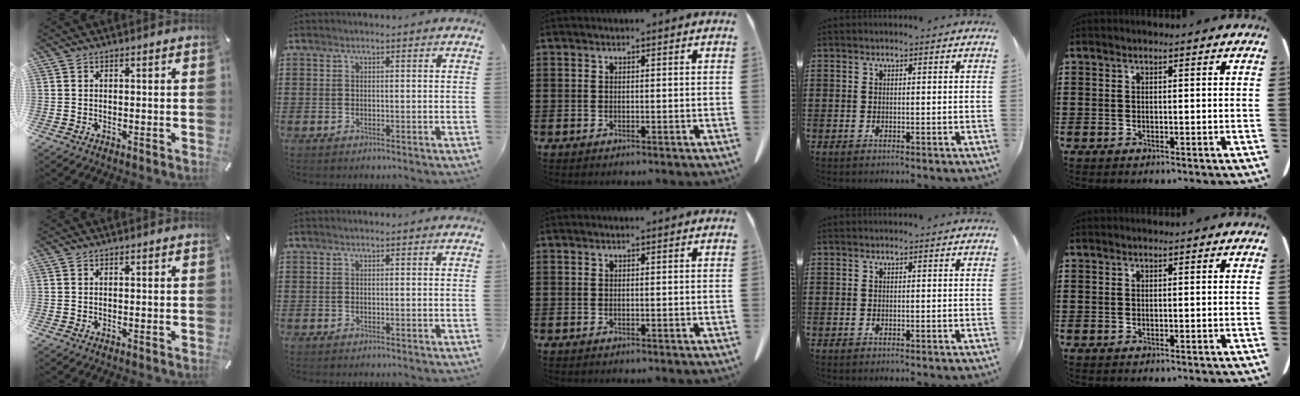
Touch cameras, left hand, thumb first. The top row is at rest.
{}